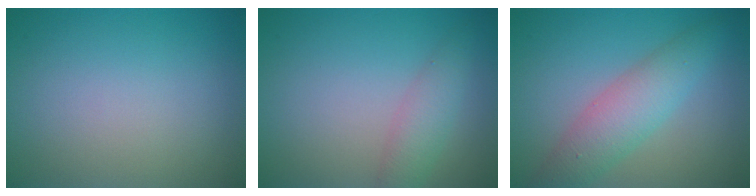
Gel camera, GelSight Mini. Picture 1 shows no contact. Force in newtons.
{"total": 2.5, "press": 2.5, "slide": 0.1}
{"total": 4.6, "press": 4.6, "slide": 0.1}